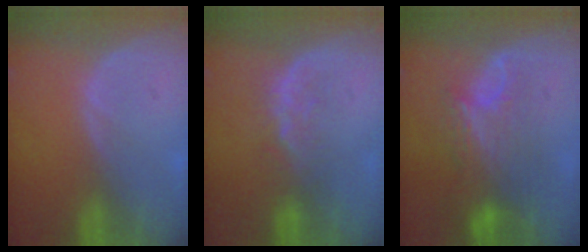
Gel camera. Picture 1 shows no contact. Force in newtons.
{"total": 4.1, "press": 3.5, "slide": 2.1}
{"total": 9.2, "press": 8.0, "slide": 4.5}